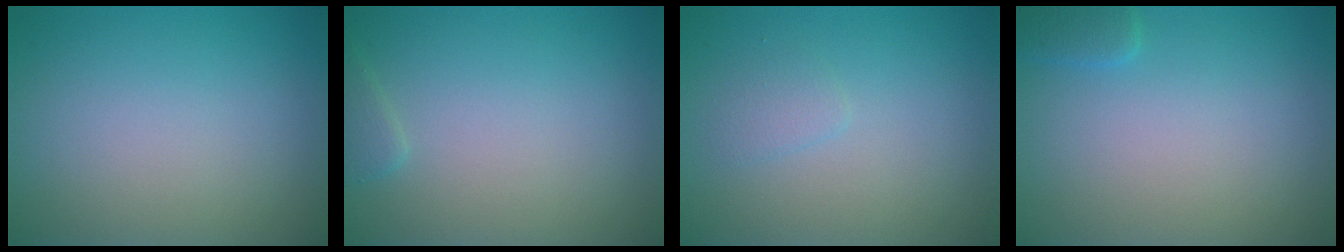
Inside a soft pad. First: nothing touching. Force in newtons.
{"total": 0.9, "press": 0.9, "slide": 0.0}
{"total": 1.0, "press": 1.0, "slide": 0.0}
{"total": 1.2, "press": 1.2, "slide": 0.1}